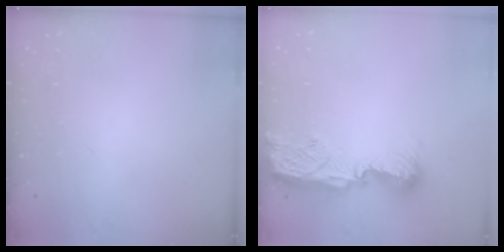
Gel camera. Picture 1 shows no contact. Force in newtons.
{"total": 11.6, "press": 11.5, "slide": 1.1}